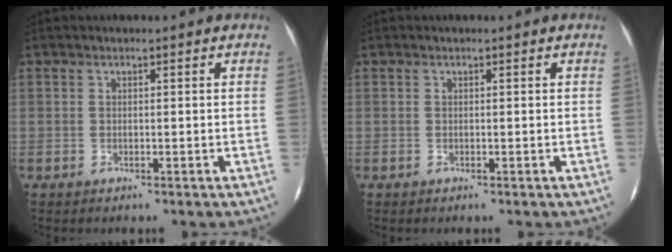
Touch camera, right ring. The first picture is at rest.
{"total": 0.0}